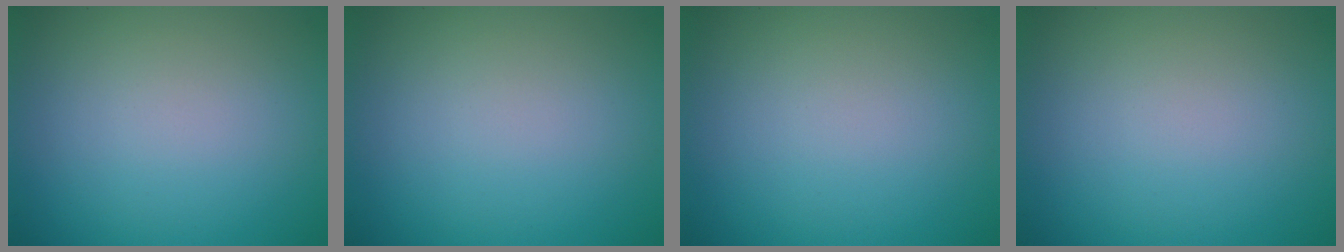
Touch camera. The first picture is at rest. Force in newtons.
{"total": 0.0}
{"total": 0.0}
{"total": 0.0}